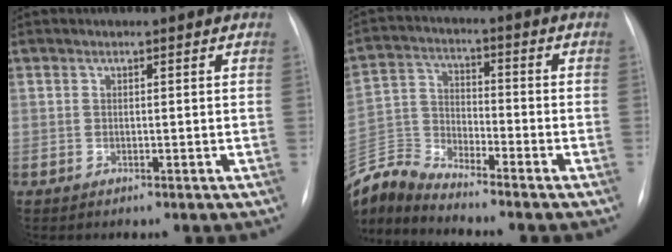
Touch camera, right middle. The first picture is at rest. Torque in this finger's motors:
{"motor_torque": [-0.03, -0.09, 0.00, 0.01]}